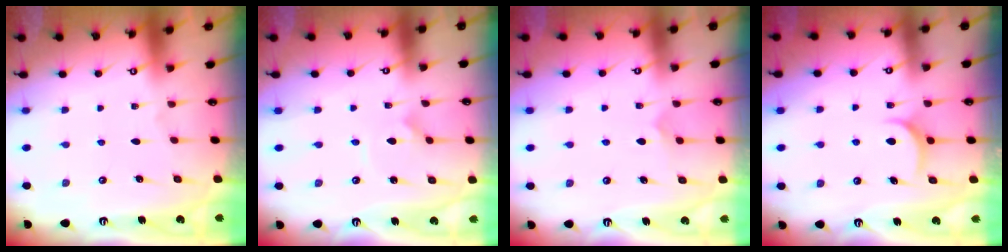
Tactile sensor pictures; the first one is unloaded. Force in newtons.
{"total": 3.4, "press": 3.4, "slide": 0.2}
{"total": 5.9, "press": 5.9, "slide": 0.4}
{"total": 6.5, "press": 6.5, "slide": 0.2}